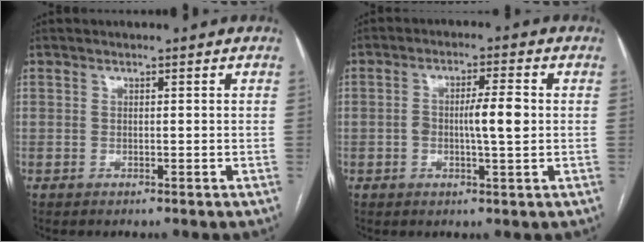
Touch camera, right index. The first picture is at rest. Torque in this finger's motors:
{"motor_torque": [0.14, -0.06, 0.15, 0.08]}